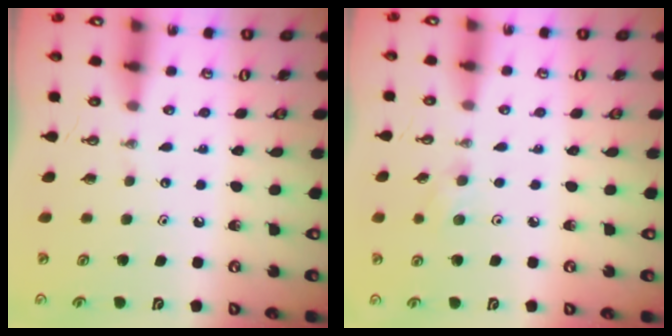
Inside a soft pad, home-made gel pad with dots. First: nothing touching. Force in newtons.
{"total": 4.3, "press": 3.9, "slide": 1.9}